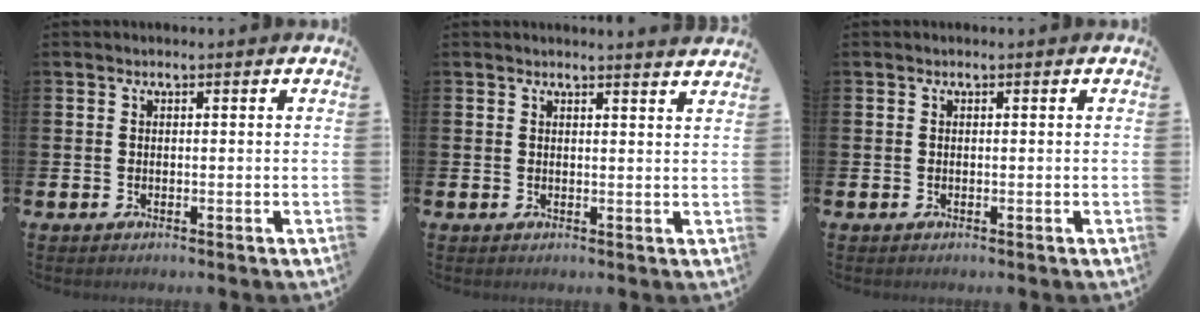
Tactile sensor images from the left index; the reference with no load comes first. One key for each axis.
{"total": 1.8, "fx": 1.8, "fy": -0.3, "fz": -0.1, "tx": 0.010, "ty": -0.015, "tz": 0.031}
{"total": 0.0}